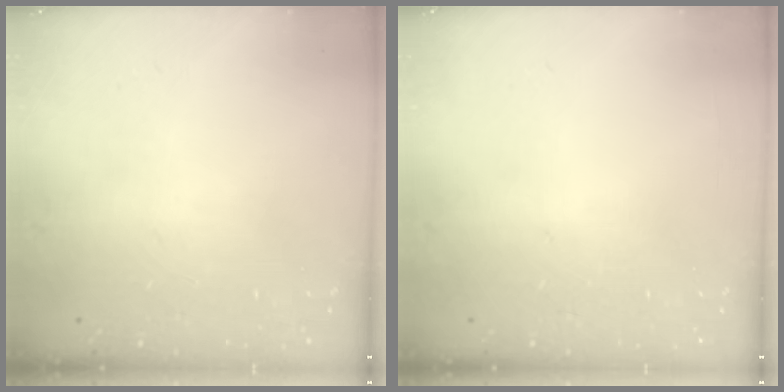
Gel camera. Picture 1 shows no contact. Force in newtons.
{"total": 0.0}